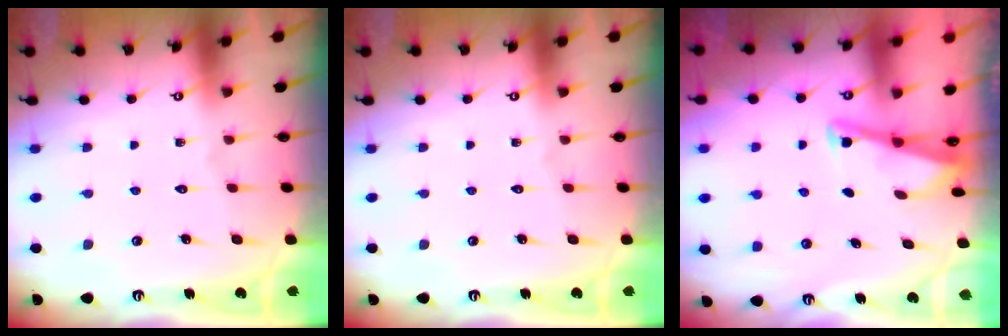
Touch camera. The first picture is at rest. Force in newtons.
{"total": 0.0}
{"total": 3.0, "press": 3.0, "slide": 0.3}